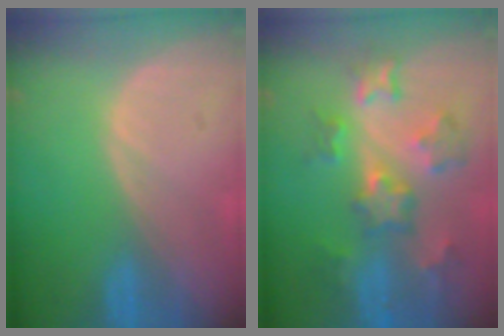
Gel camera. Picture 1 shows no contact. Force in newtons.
{"total": 8.6, "press": 7.7, "slide": 3.7}